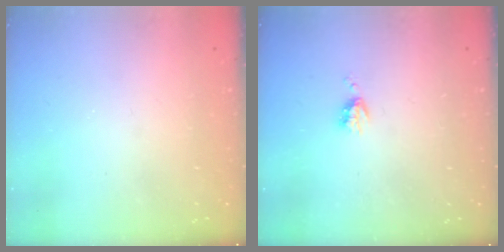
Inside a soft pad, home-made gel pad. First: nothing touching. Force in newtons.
{"total": 3.5, "press": 3.5, "slide": 0.6}